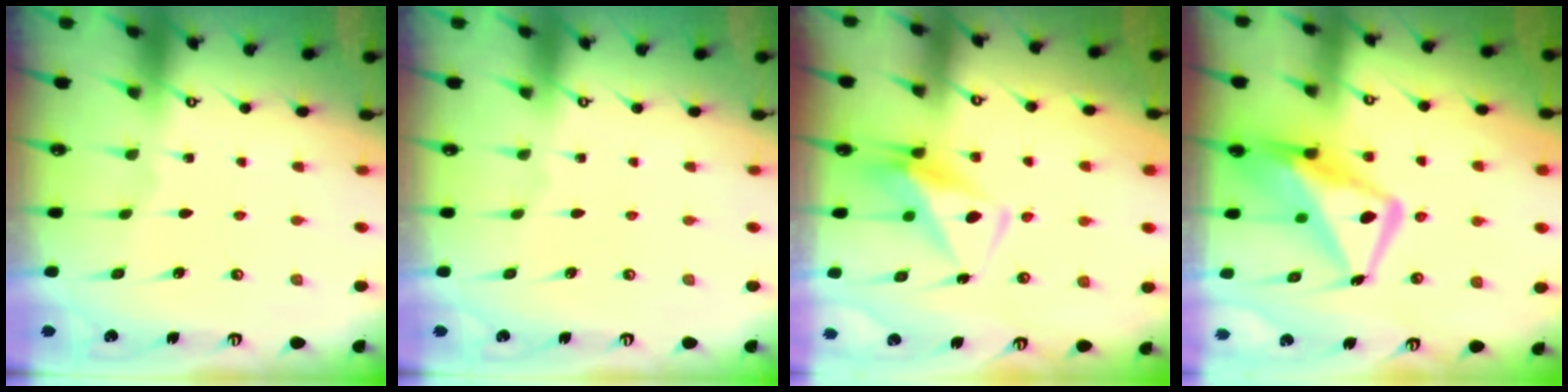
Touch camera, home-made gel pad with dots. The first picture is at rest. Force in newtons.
{"total": 0.0}
{"total": 7.4, "press": 7.2, "slide": 1.5}
{"total": 14.7, "press": 14.5, "slide": 2.3}